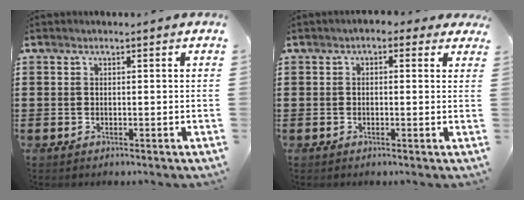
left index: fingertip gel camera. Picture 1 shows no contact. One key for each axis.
{"total": 1.3, "fx": 0.1, "fy": 1.0, "fz": 0.9, "tx": -0.022, "ty": 0.008, "tz": -0.003}